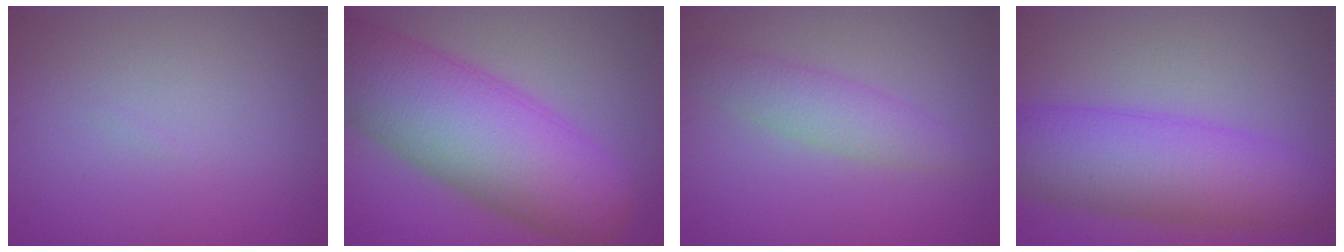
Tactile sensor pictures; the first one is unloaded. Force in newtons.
{"total": 12.1, "press": 12.1, "slide": 0.2}
{"total": 2.9, "press": 2.9, "slide": 0.1}
{"total": 8.6, "press": 8.6, "slide": 0.2}